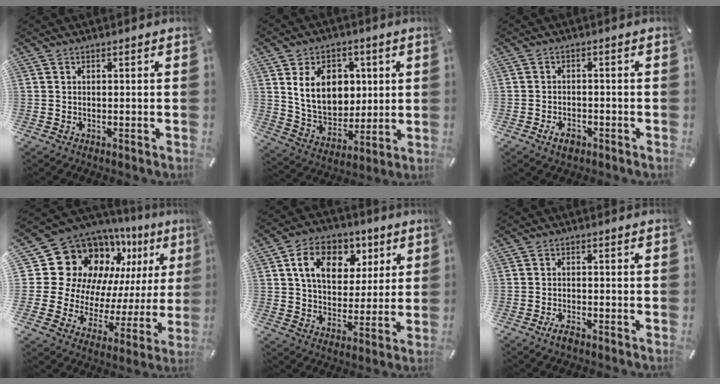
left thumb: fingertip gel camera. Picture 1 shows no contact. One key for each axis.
{"total": 13.9, "fx": 3.7, "fy": 10.9, "fz": 7.9, "tx": -0.141, "ty": -0.004, "tz": 0.071}
{"total": 3.3, "fx": -2.0, "fy": 2.0, "fz": 1.8, "tx": -0.038, "ty": 0.007, "tz": -0.038}
{"total": 17.9, "fx": 11.4, "fy": 12.1, "fz": 6.5, "tx": -0.109, "ty": -0.115, "tz": 0.229}
{"total": 12.6, "fx": 5.4, "fy": 9.5, "fz": 6.3, "tx": -0.102, "ty": -0.010, "tz": 0.097}
{"total": 2.3, "fx": -1.8, "fy": 0.8, "fz": 1.3, "tx": -0.029, "ty": 0.005, "tz": -0.035}